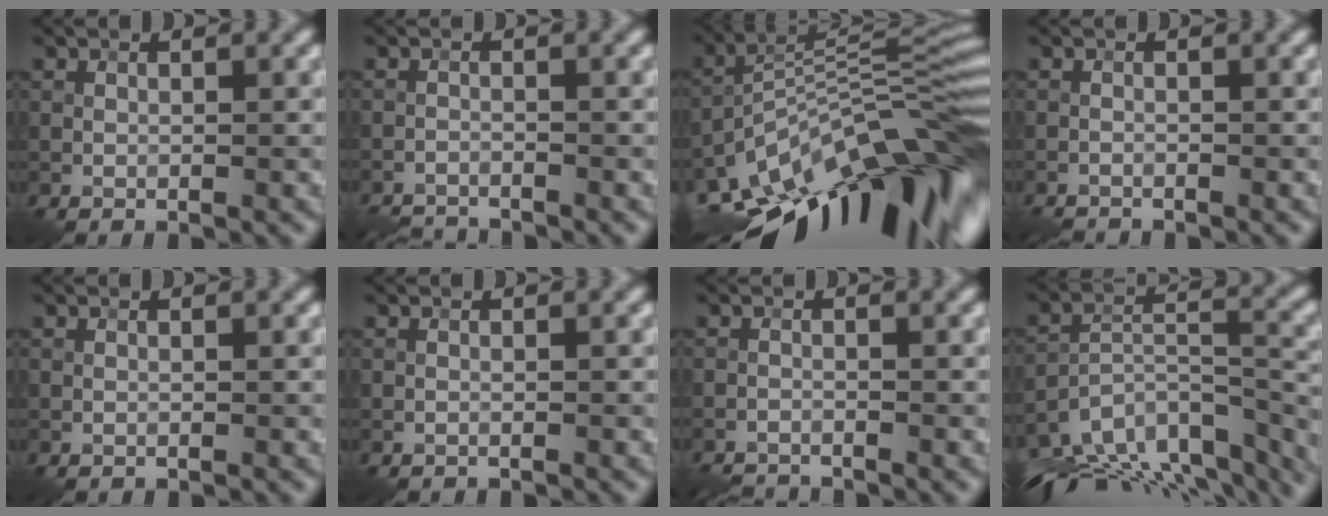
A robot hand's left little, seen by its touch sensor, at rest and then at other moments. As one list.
[{"total": 4.0, "force": [-3.9, 0.4, 0.7], "torque": [-0.021, -0.015, -0.068]}, {"total": 15.8, "force": [-8.5, 5.2, 12.2], "torque": [-0.207, 0.018, -0.158]}, {"total": 2.1, "force": [-2.0, 0.1, 0.4], "torque": [-0.015, -0.006, -0.040]}, {"total": 0.0}, {"total": 1.1, "force": [-1.1, 0.0, 0.0], "torque": [0.005, -0.004, -0.019]}, {"total": 3.6, "force": [-3.5, 0.4, 0.6], "torque": [-0.020, -0.014, -0.062]}, {"total": 12.6, "force": [-10.0, 4.5, 6.4], "torque": [-0.131, 0.009, -0.144]}]